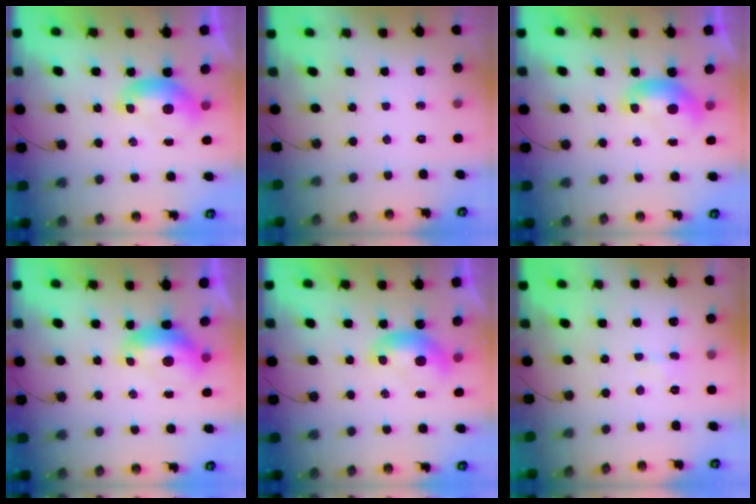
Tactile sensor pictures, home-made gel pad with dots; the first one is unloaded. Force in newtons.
{"total": 0.0}
{"total": 0.0}
{"total": 0.5, "press": 0.1, "slide": 0.5}
{"total": 0.0}
{"total": 0.5, "press": 0.5, "slide": 0.2}